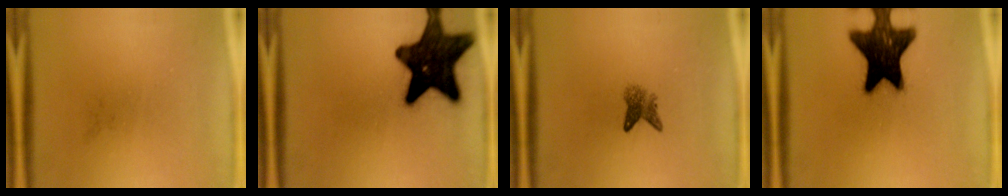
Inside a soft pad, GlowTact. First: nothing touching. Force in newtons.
{"total": 17.0}
{"total": 2.6}
{"total": 17.8}